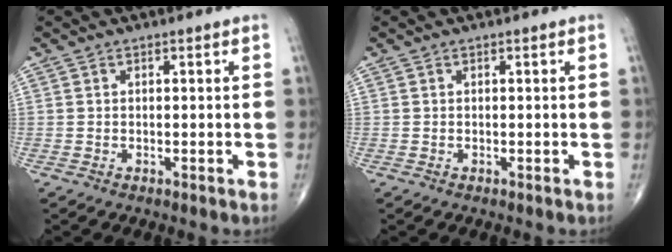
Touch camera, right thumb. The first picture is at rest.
{"total": 0.0}